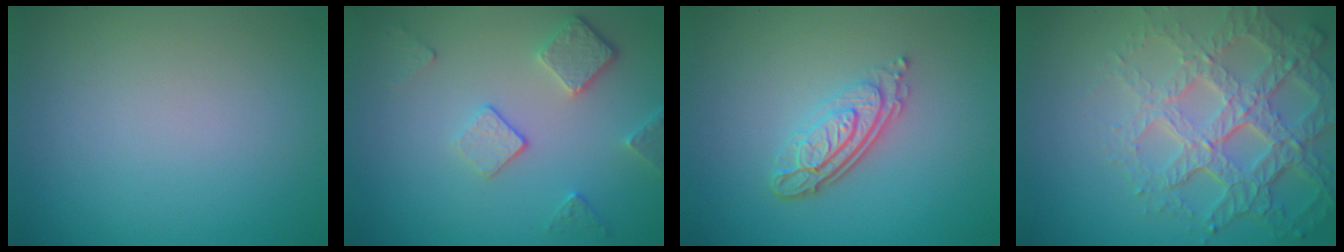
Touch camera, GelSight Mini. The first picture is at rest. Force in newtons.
{"total": 3.5, "press": 2.8, "slide": 2.0}
{"total": 4.4, "press": 3.2, "slide": 3.1}
{"total": 7.7, "press": 5.3, "slide": 5.5}